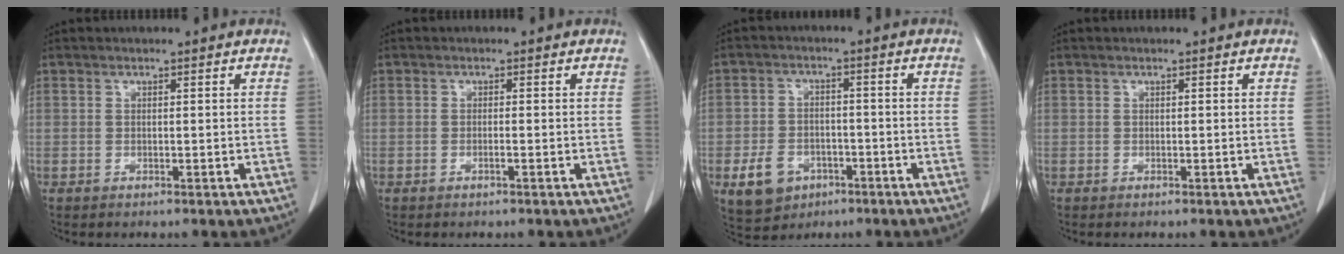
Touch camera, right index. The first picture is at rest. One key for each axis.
{"total": 0.6, "fx": -0.2, "fy": -0.1, "fz": 0.5, "tx": -0.009, "ty": 0.003, "tz": -0.003}
{"total": 6.8, "fx": -3.3, "fy": 5.2, "fz": 2.9, "tx": -0.060, "ty": 0.007, "tz": -0.045}
{"total": 0.0}